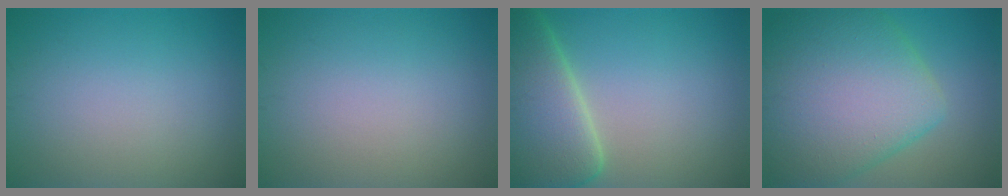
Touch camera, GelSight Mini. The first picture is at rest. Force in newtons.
{"total": 0.0}
{"total": 9.4, "press": 9.4, "slide": 0.6}
{"total": 11.2, "press": 11.2, "slide": 0.4}